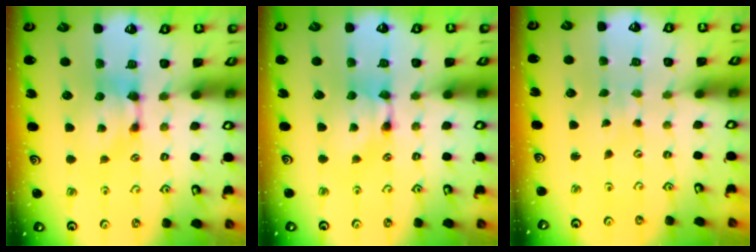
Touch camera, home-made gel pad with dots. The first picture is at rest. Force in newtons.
{"total": 1.5, "press": 1.5, "slide": 0.2}
{"total": 5.0, "press": 5.0, "slide": 0.2}